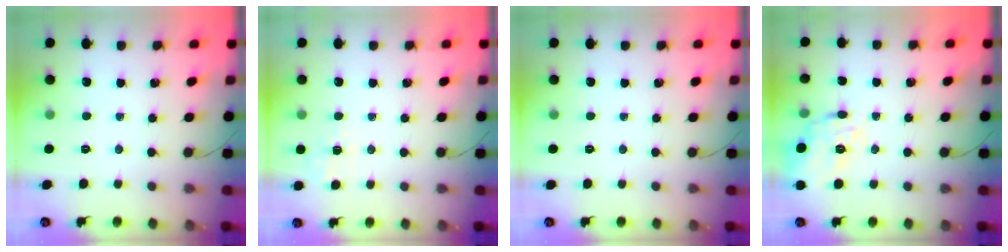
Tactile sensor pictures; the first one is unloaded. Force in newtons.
{"total": 2.0, "press": 1.2, "slide": 1.6}
{"total": 0.0}
{"total": 16.9, "press": 16.9, "slide": 0.6}